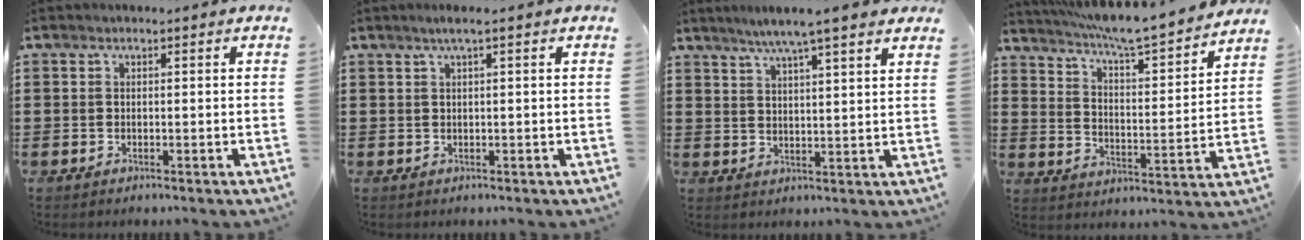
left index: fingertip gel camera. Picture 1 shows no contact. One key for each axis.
{"total": 1.3, "fx": 0.4, "fy": -0.1, "fz": 1.2, "tx": -0.023, "ty": -0.001, "tz": 0.007}
{"total": 5.6, "fx": 4.5, "fy": -0.3, "fz": 3.2, "tx": -0.075, "ty": -0.013, "tz": 0.077}
{"total": 6.2, "fx": 5.6, "fy": -0.8, "fz": 2.5, "tx": -0.075, "ty": -0.047, "tz": 0.086}